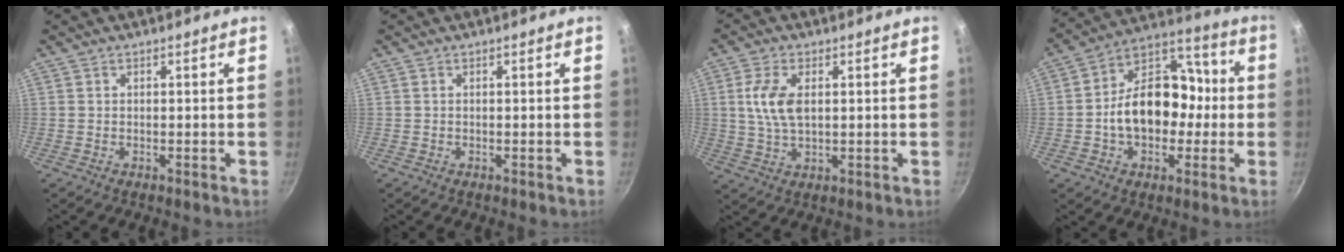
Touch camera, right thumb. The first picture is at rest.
{"total": 0.0}
{"total": 7.6, "force": [1.4, 4.1, 6.3], "torque": [-0.123, 0.001, 0.026]}
{"total": 17.8, "force": [-1.5, 12.9, 12.2], "torque": [-0.152, 0.054, -0.035]}